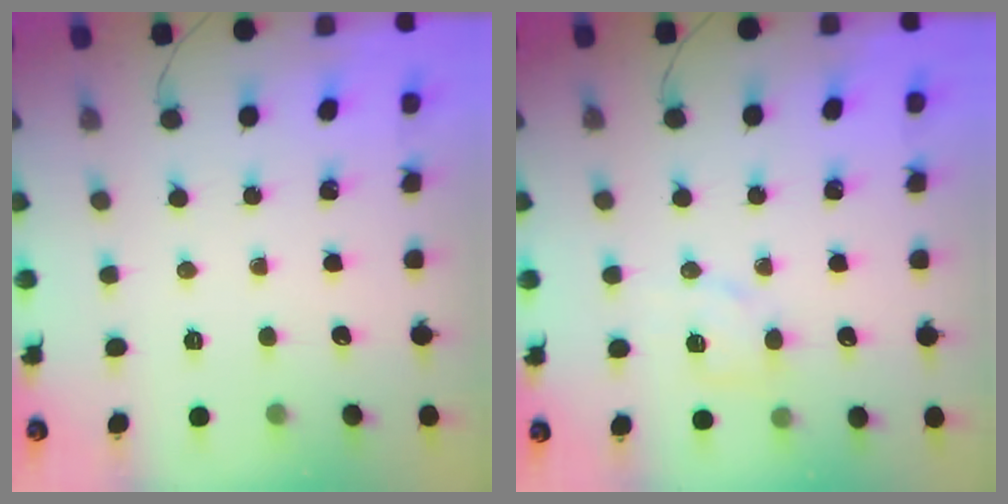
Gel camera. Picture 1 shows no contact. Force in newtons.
{"total": 5.2, "press": 4.9, "slide": 1.6}